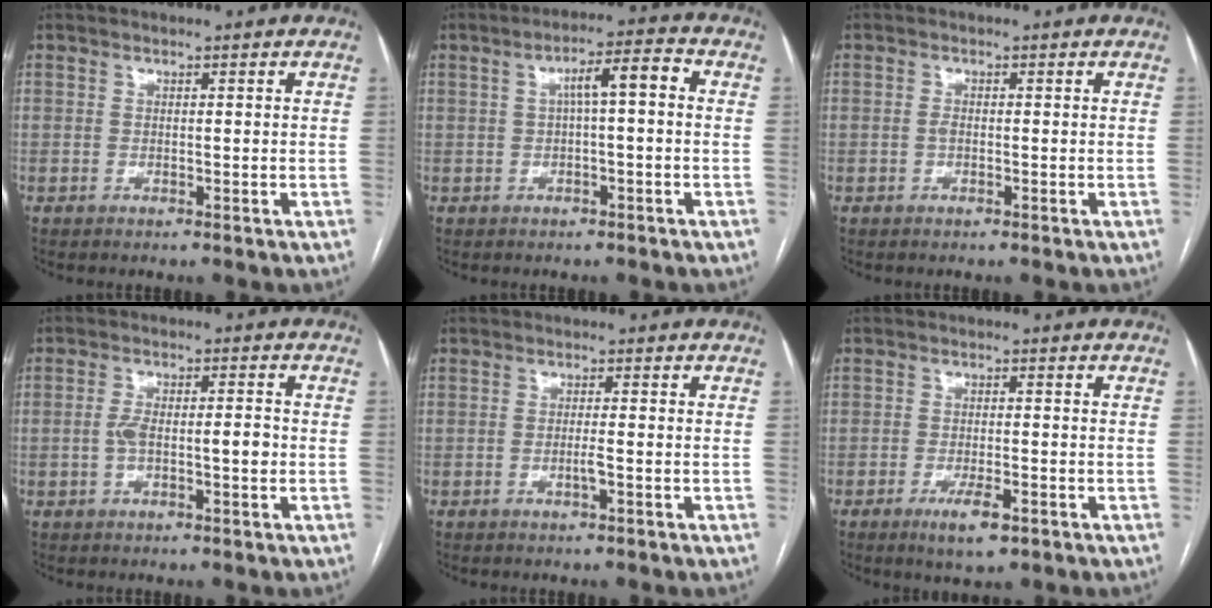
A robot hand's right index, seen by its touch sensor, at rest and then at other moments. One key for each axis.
{"total": 5.5, "fx": 0.7, "fy": 0.9, "fz": 5.4, "tx": -0.089, "ty": 0.022, "tz": 0.010}
{"total": 0.8, "fx": -0.2, "fy": 0.4, "fz": 0.7, "tx": -0.015, "ty": 0.001, "tz": -0.004}
{"total": 5.3, "fx": -0.8, "fy": 1.6, "fz": 5.0, "tx": -0.100, "ty": 0.015, "tz": -0.011}
{"total": 1.5, "fx": -0.6, "fy": -0.1, "fz": 1.3, "tx": -0.026, "ty": -0.001, "tz": -0.010}
{"total": 4.7, "fx": -2.6, "fy": 1.1, "fz": 3.8, "tx": -0.068, "ty": -0.006, "tz": -0.037}